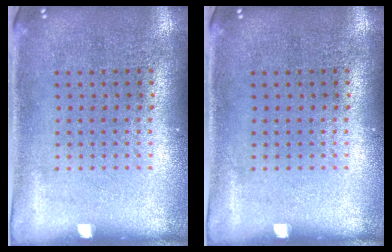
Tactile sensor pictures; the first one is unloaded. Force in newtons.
{"total": 0.0}